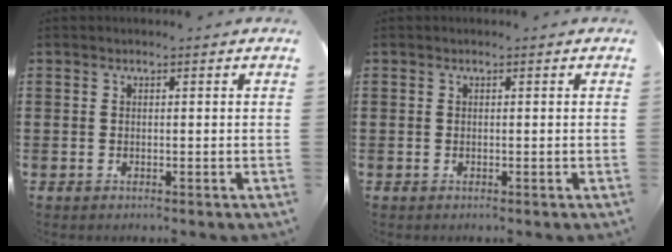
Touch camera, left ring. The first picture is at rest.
{"total": 0.0}